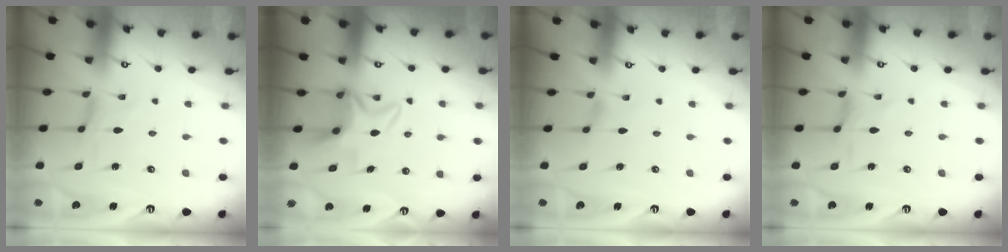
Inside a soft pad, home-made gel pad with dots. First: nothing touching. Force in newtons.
{"total": 6.6, "press": 6.5, "slide": 1.2}
{"total": 0.0}
{"total": 2.4, "press": 2.4, "slide": 0.3}